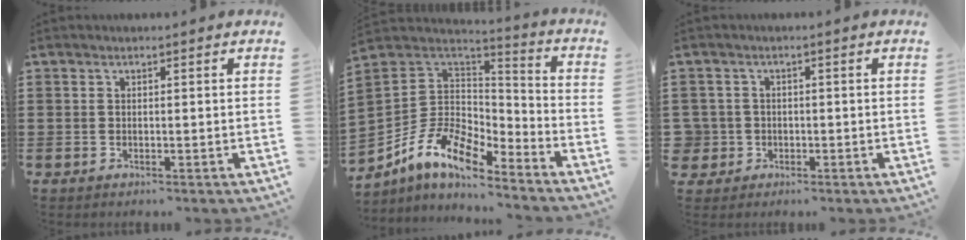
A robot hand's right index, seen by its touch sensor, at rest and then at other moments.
{"total": 10.8, "force": [-6.3, 5.6, 6.7], "torque": [-0.157, 0.005, -0.126]}
{"total": 2.7, "force": [-0.8, 2.5, 0.2], "torque": [-0.024, 0.002, -0.024]}